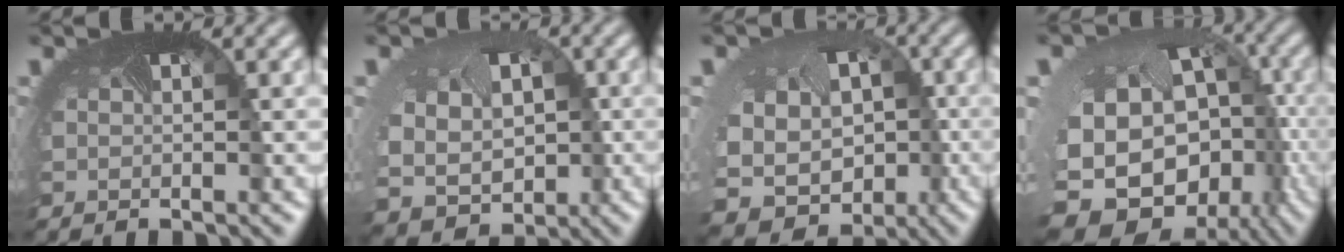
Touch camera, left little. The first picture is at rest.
{"total": 8.1, "force": [-0.8, 6.9, 4.2], "torque": [-0.086, -0.034, -0.011]}
{"total": 13.6, "force": [-3.0, 11.0, 7.5], "torque": [-0.156, -0.036, -0.028]}
{"total": 20.2, "force": [-7.0, 14.9, 11.8], "torque": [-0.205, -0.101, -0.093]}